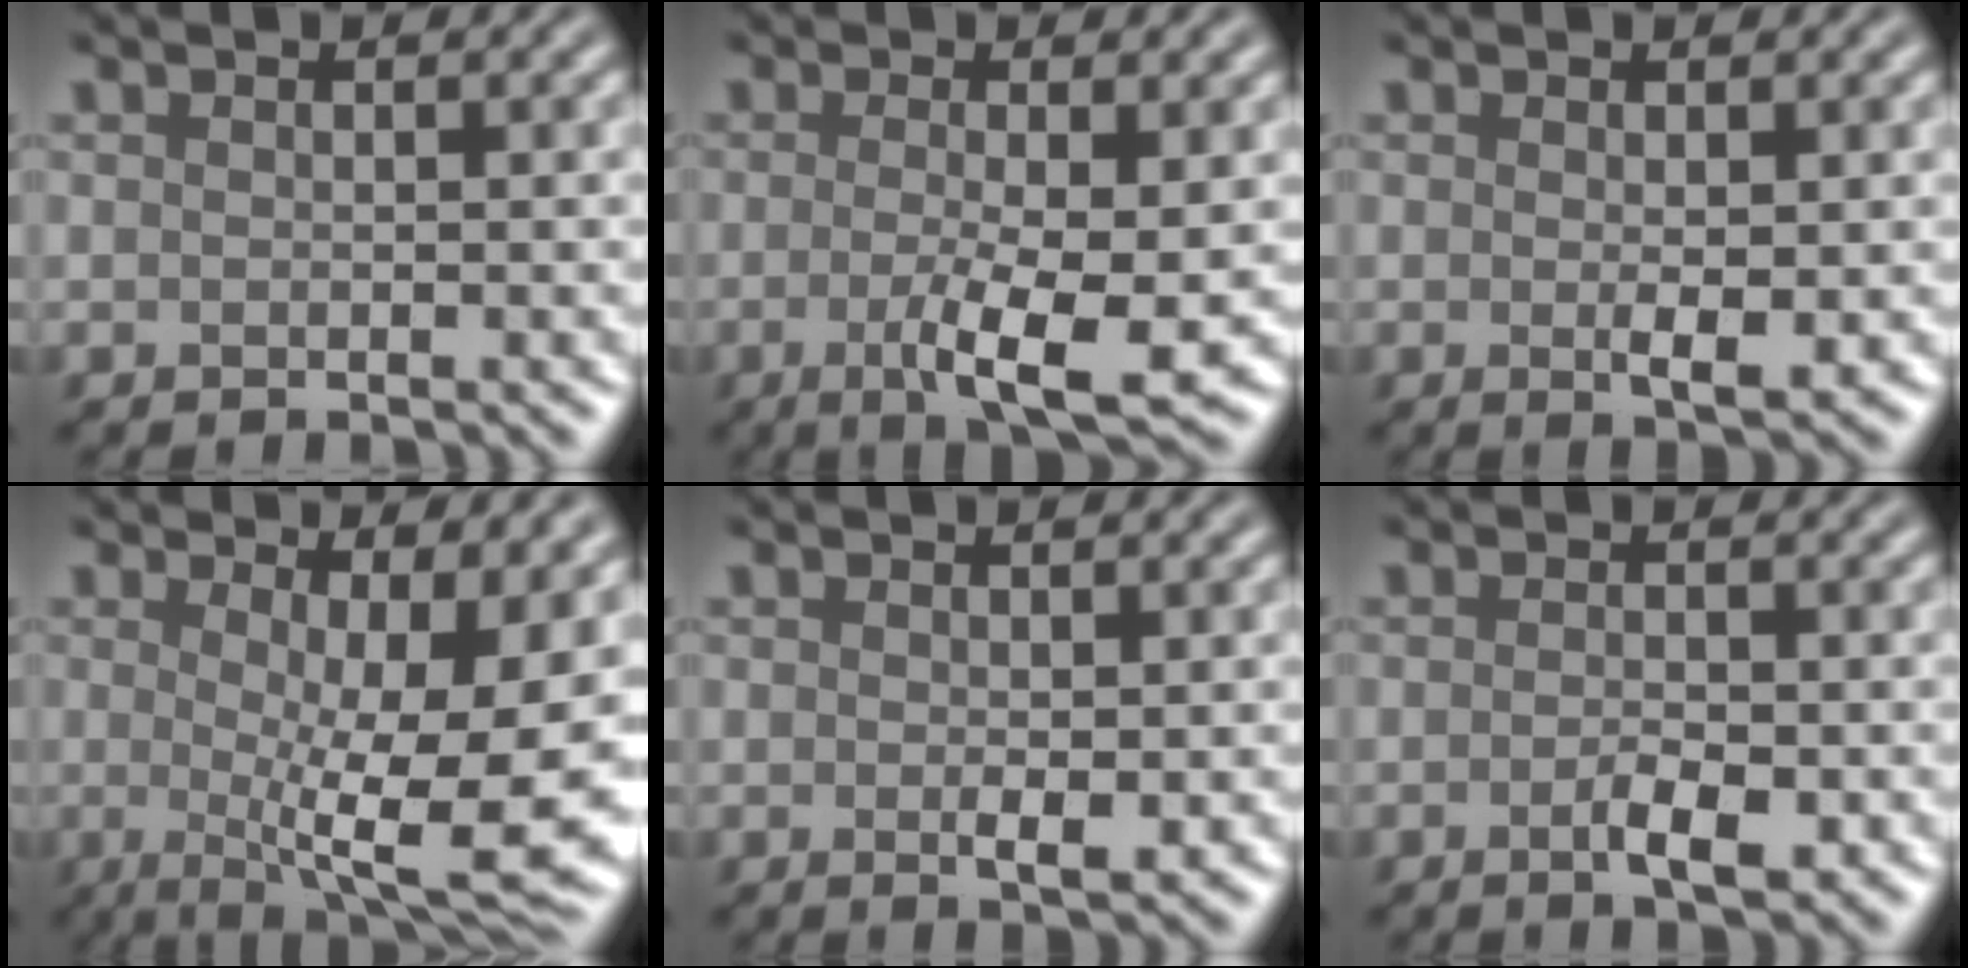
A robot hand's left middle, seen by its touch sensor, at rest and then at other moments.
{"total": 4.9, "force": [-1.1, 1.0, 4.7], "torque": [-0.090, -0.014, -0.020]}
{"total": 1.7, "force": [0.0, 0.4, 1.7], "torque": [-0.028, -0.006, -0.002]}
{"total": 12.8, "force": [-0.5, 3.5, 12.3], "torque": [-0.143, -0.003, -0.003]}
{"total": 1.5, "force": [-0.2, 0.6, 1.4], "torque": [-0.025, -0.005, -0.001]}
{"total": 2.2, "force": [-0.9, 0.6, 1.9], "torque": [-0.035, -0.001, -0.015]}